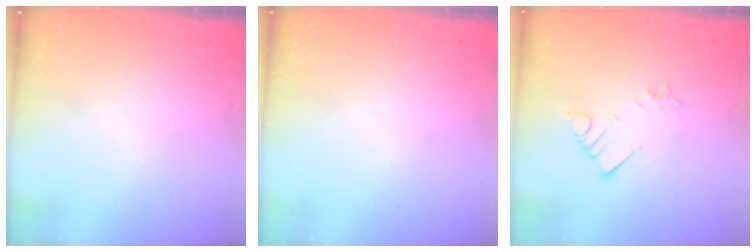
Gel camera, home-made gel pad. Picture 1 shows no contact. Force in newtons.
{"total": 0.0}
{"total": 2.8, "press": 2.7, "slide": 0.5}